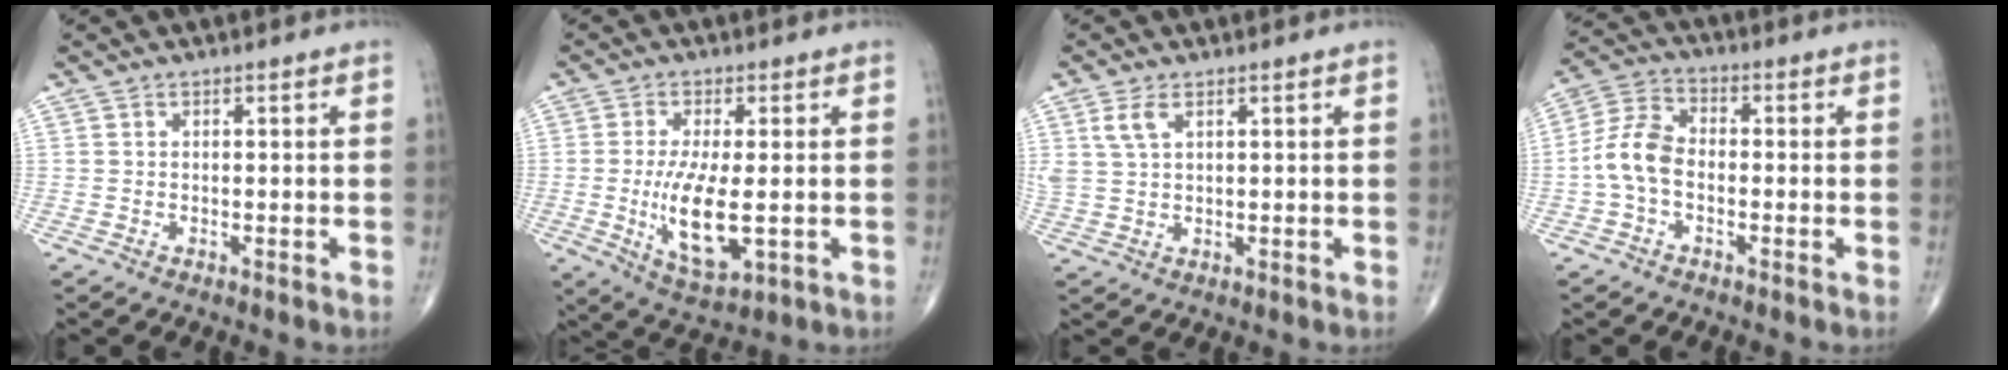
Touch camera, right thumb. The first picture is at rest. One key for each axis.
{"total": 10.5, "fx": -1.3, "fy": 3.7, "fz": 9.7, "tx": -0.184, "ty": -0.021, "tz": -0.012}
{"total": 3.9, "fx": 1.9, "fy": 1.9, "fz": 2.8, "tx": -0.065, "ty": 0.001, "tz": 0.045}
{"total": 8.1, "fx": -1.5, "fy": 5.2, "fz": 6.1, "tx": -0.122, "ty": 0.027, "tz": -0.042}